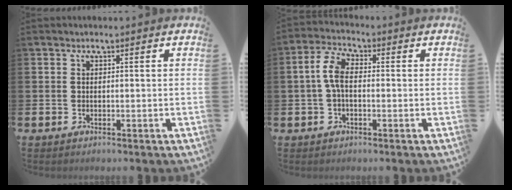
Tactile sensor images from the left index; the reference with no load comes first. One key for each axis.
{"total": 5.4, "fx": 0.4, "fy": 3.0, "fz": 4.4, "tx": -0.093, "ty": 0.011, "tz": 0.003}